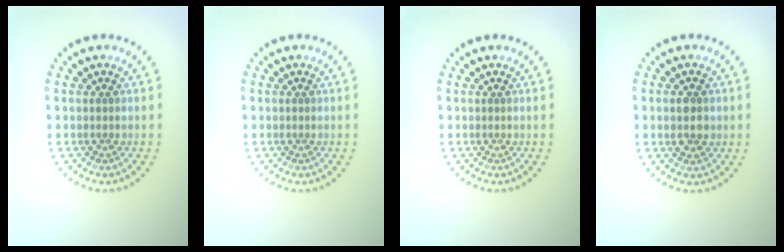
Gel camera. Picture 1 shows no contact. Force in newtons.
{"total": 0.0}
{"total": 0.0}
{"total": 2.0, "press": 2.0, "slide": 0.1}